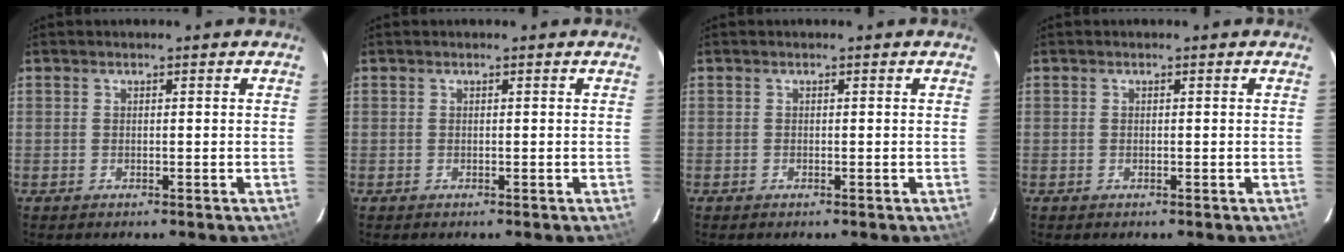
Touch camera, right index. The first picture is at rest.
{"total": 0.0}
{"total": 0.0}
{"total": 0.0}